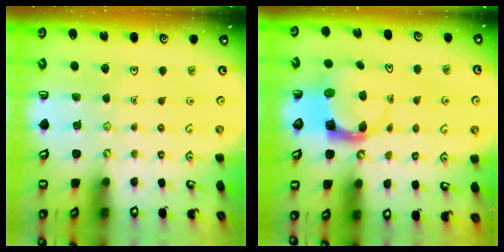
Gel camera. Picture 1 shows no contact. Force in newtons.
{"total": 3.6, "press": 3.6, "slide": 0.5}